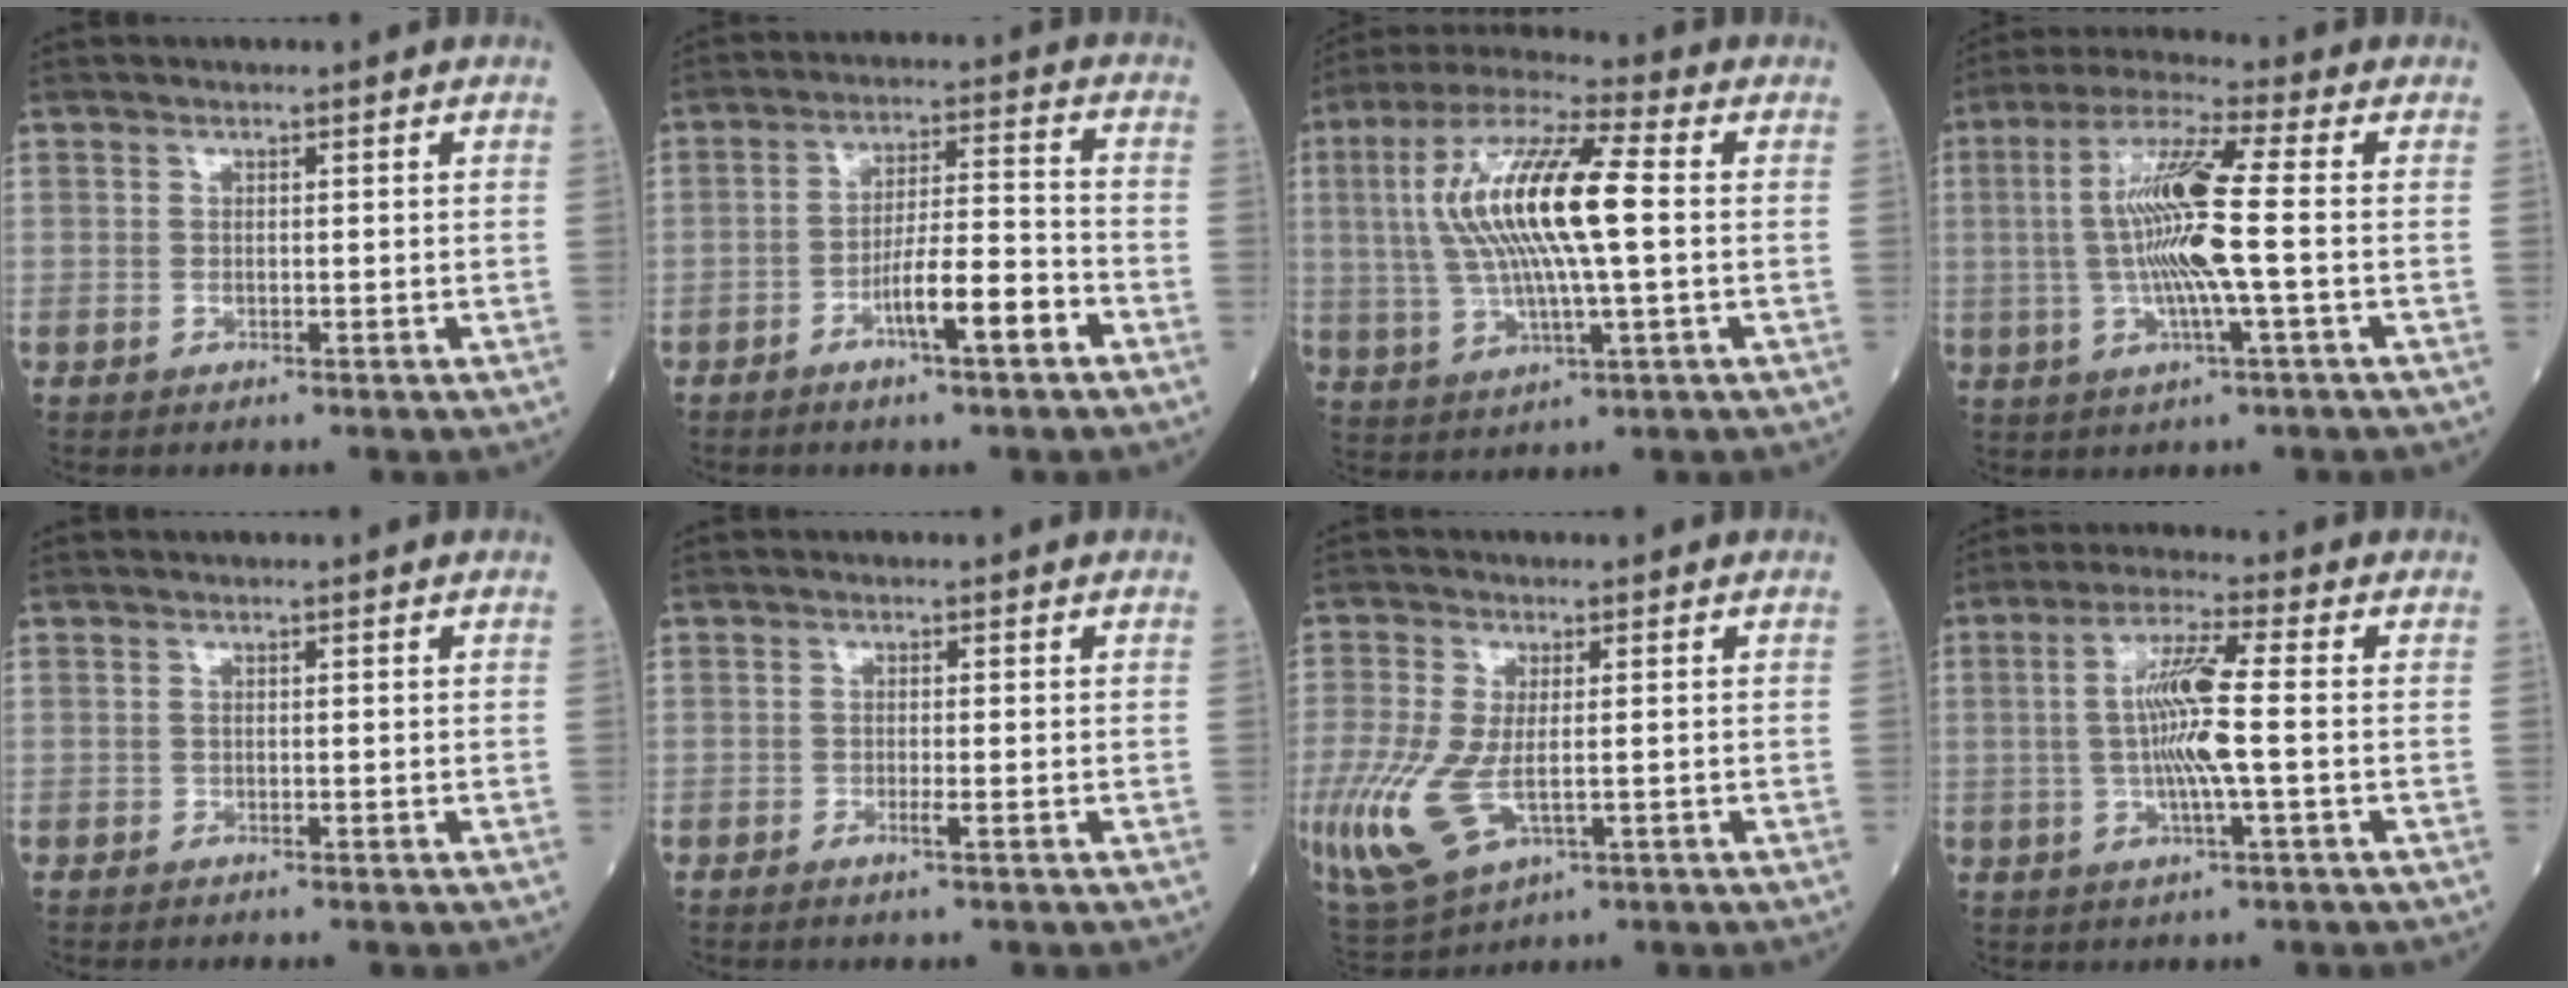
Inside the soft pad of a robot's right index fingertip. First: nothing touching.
{"total": 8.7, "force": [-4.2, 0.8, 7.5], "torque": [-0.132, 0.007, -0.071]}
{"total": 15.9, "force": [1.3, 2.4, 15.6], "torque": [-0.319, 0.017, 0.022]}
{"total": 12.5, "force": [-0.3, 0.5, 12.5], "torque": [-0.250, 0.008, -0.011]}
{"total": 0.0}
{"total": 1.3, "force": [-0.6, -0.1, 1.2], "torque": [-0.023, -0.003, -0.011]}
{"total": 13.2, "force": [-3.3, 6.3, 11.2], "torque": [-0.269, -0.035, -0.046]}
{"total": 9.1, "force": [-0.2, 0.2, 9.1], "torque": [-0.175, 0.004, -0.012]}